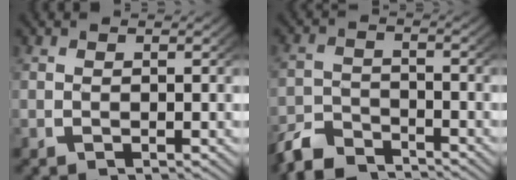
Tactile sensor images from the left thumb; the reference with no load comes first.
{"total": 5.2, "force": [-4.7, 1.7, 1.3], "torque": [-0.024, -0.018, -0.085]}